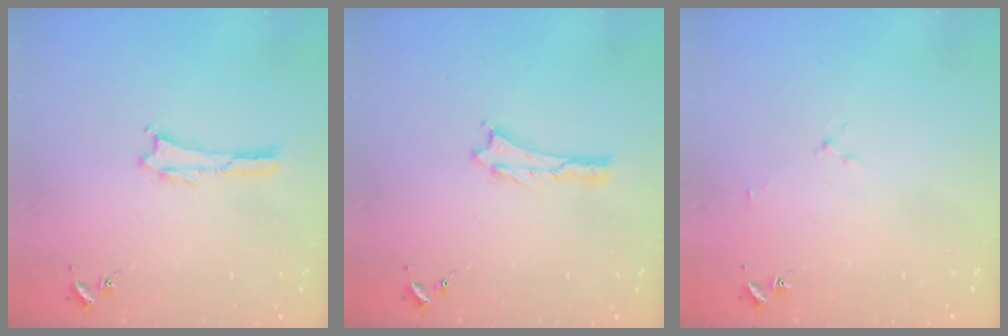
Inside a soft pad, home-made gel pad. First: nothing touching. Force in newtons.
{"total": 0.0}
{"total": 1.9, "press": 1.9, "slide": 0.3}